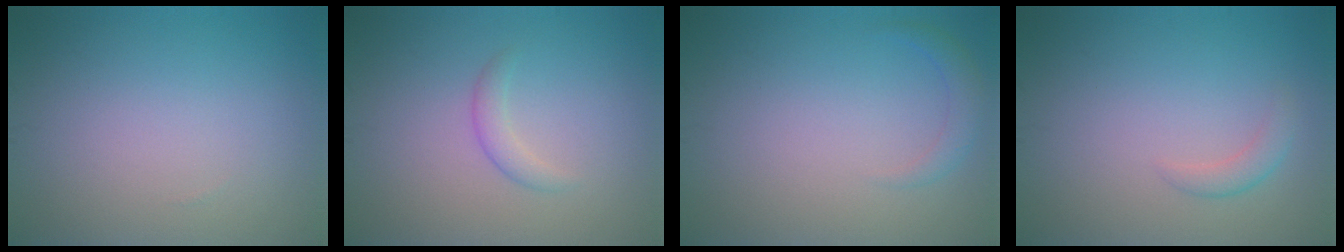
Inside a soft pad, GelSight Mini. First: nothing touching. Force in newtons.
{"total": 1.4, "press": 1.4, "slide": 0.0}
{"total": 1.5, "press": 1.5, "slide": 0.1}
{"total": 1.4, "press": 1.4, "slide": 0.1}